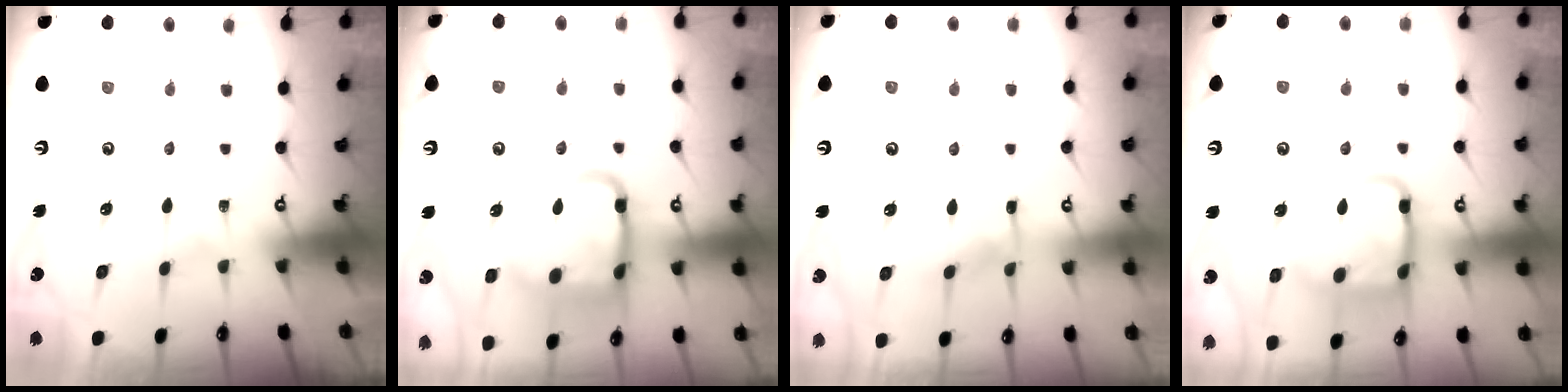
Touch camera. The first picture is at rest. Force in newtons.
{"total": 19.5, "press": 19.4, "slide": 1.8}
{"total": 6.1, "press": 6.1, "slide": 0.5}
{"total": 16.1, "press": 16.0, "slide": 1.3}